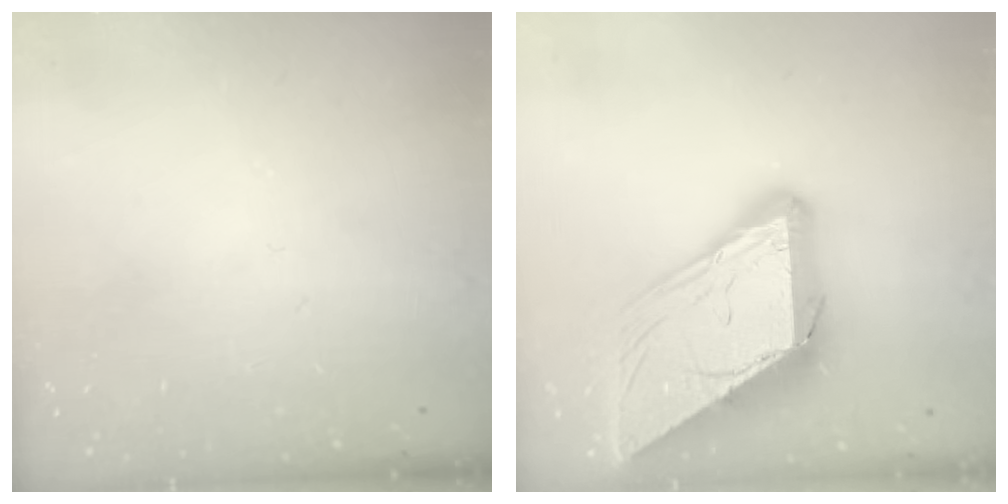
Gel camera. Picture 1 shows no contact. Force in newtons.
{"total": 17.5, "press": 17.4, "slide": 1.7}